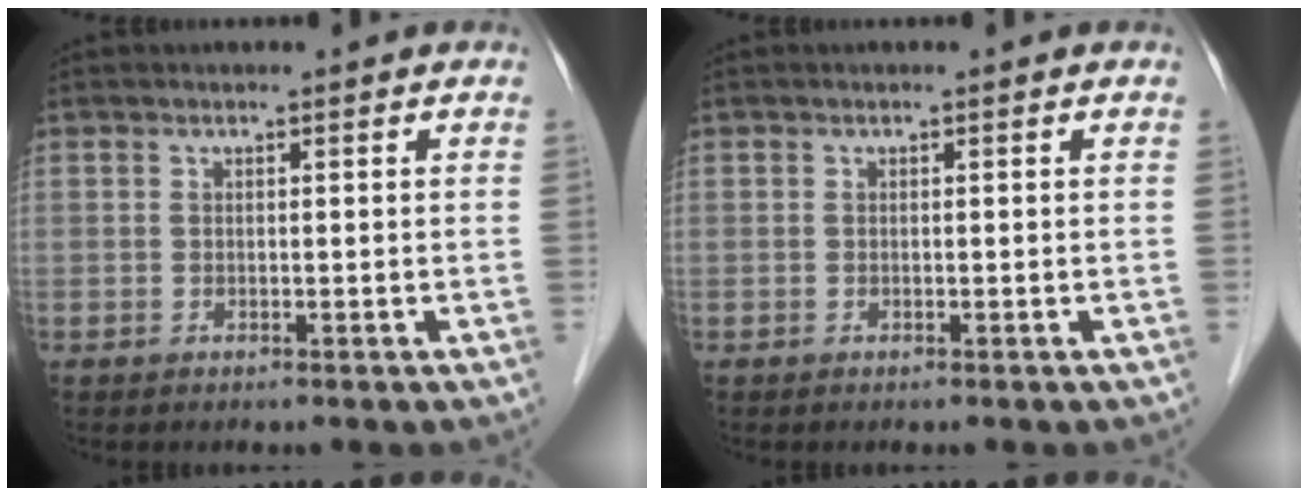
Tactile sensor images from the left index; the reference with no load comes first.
{"total": 0.0}